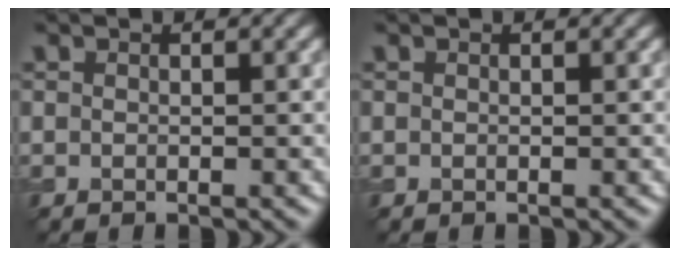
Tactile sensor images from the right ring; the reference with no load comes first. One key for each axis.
{"total": 0.0}